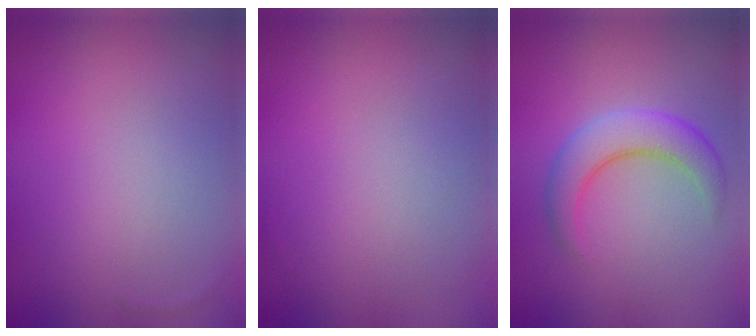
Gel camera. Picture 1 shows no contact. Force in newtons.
{"total": 0.0}
{"total": 4.2, "press": 4.2, "slide": 0.1}